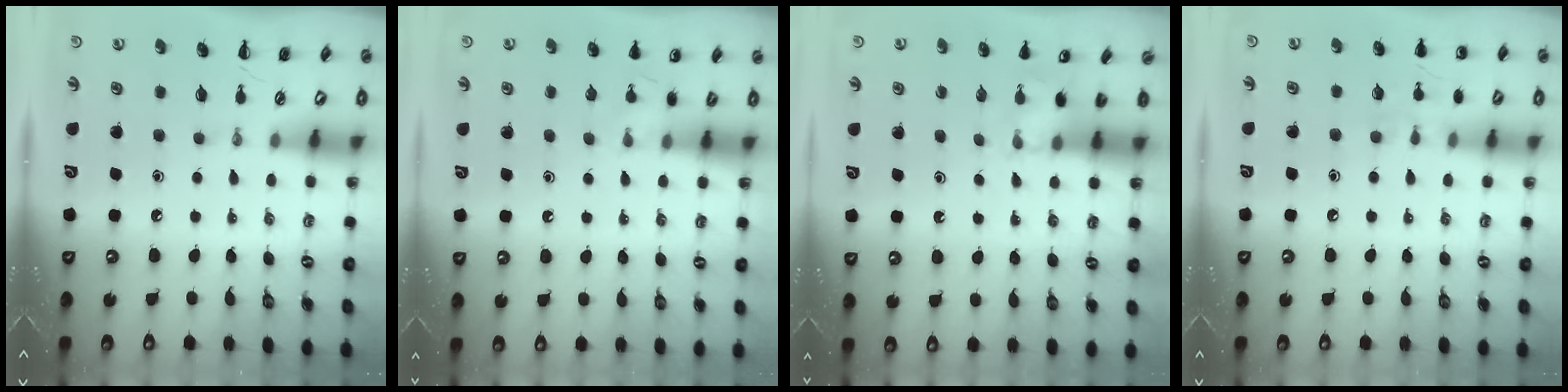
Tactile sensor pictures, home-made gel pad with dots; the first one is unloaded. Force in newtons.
{"total": 4.2, "press": 3.9, "slide": 1.4}
{"total": 4.4, "press": 4.2, "slide": 1.3}
{"total": 6.7, "press": 6.4, "slide": 2.1}